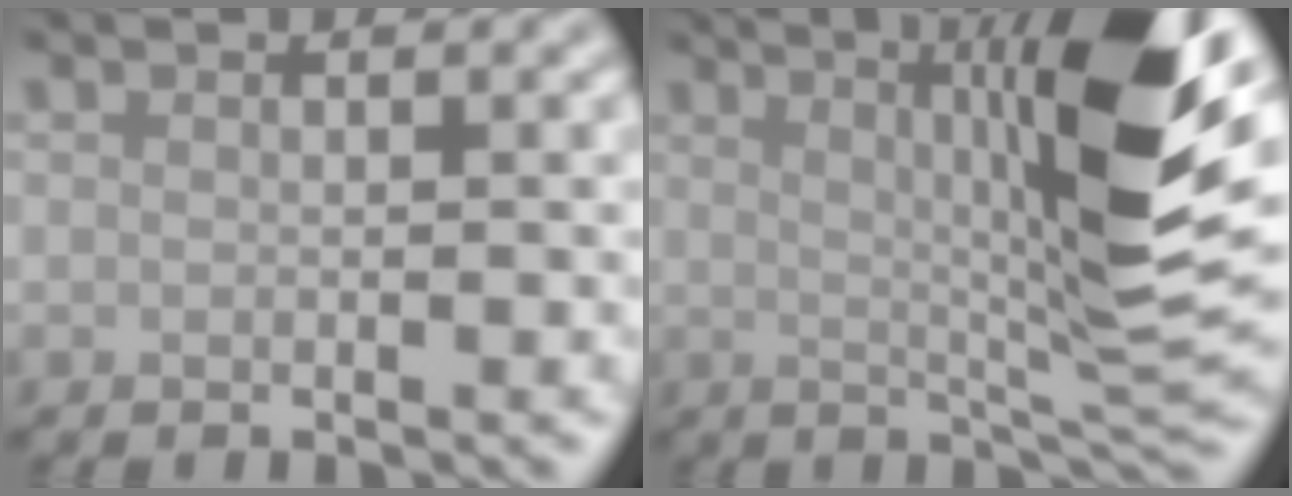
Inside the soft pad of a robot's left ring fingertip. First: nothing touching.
{"total": 12.4, "force": [3.2, 2.1, 11.8], "torque": [-0.153, 0.008, 0.047]}